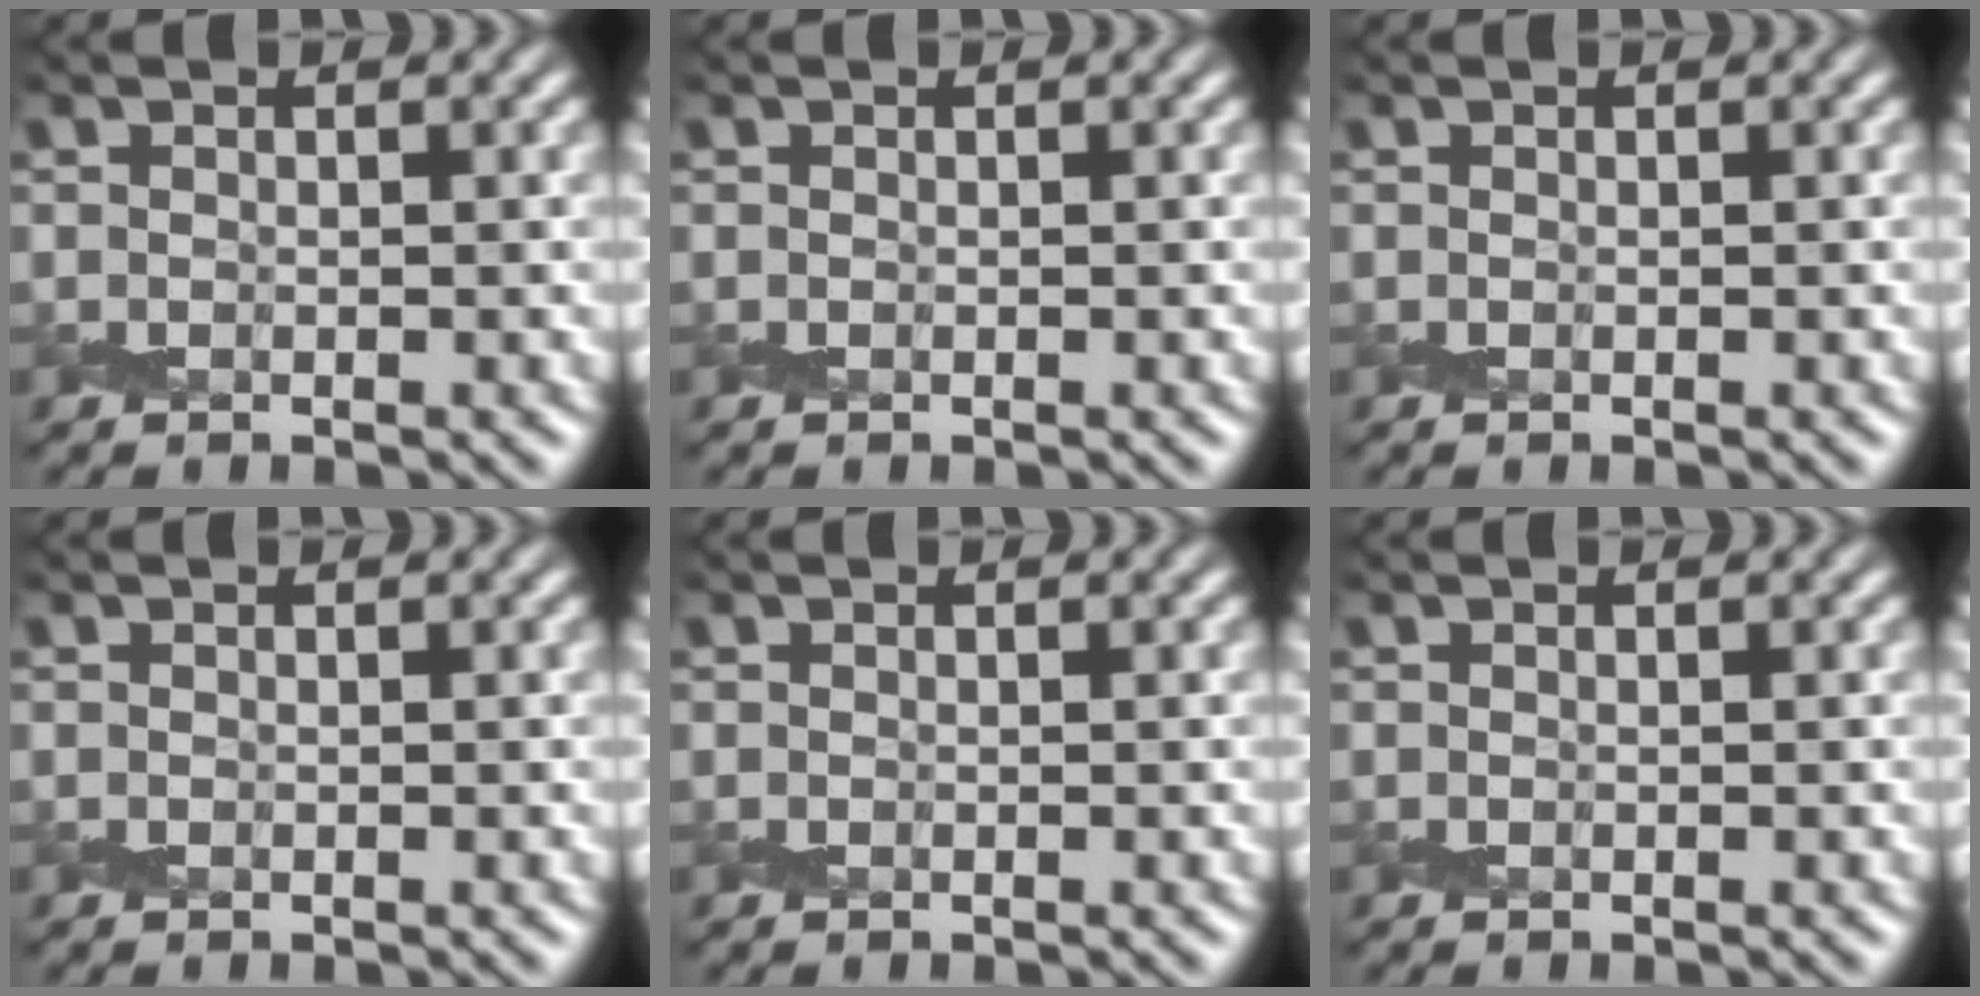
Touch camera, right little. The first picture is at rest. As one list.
[{"total": 0.0}, {"total": 0.0}, {"total": 0.0}, {"total": 0.0}, {"total": 0.0}]